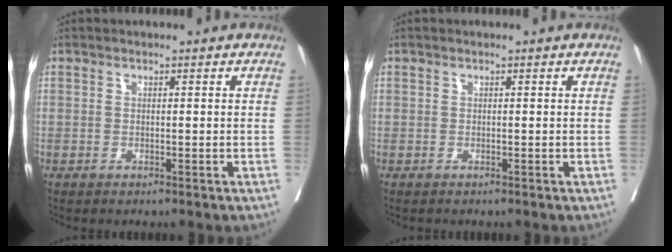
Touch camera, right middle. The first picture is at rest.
{"total": 0.0}